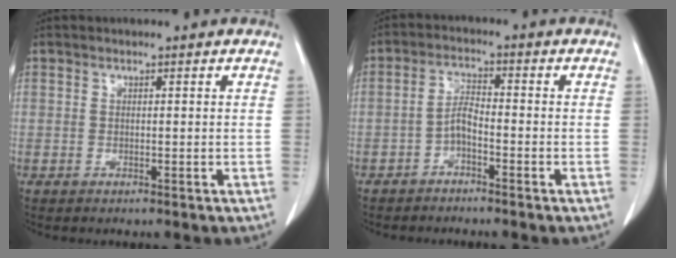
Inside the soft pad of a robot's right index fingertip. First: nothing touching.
{"total": 3.1, "force": [-1.8, 0.8, 2.4], "torque": [-0.049, 0.008, -0.038]}